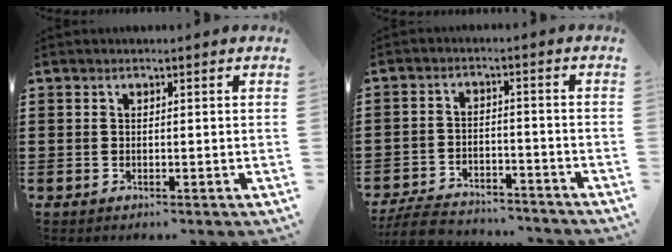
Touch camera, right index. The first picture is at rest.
{"total": 6.1, "force": [-5.9, 1.1, 1.3], "torque": [-0.035, 0.009, -0.119]}